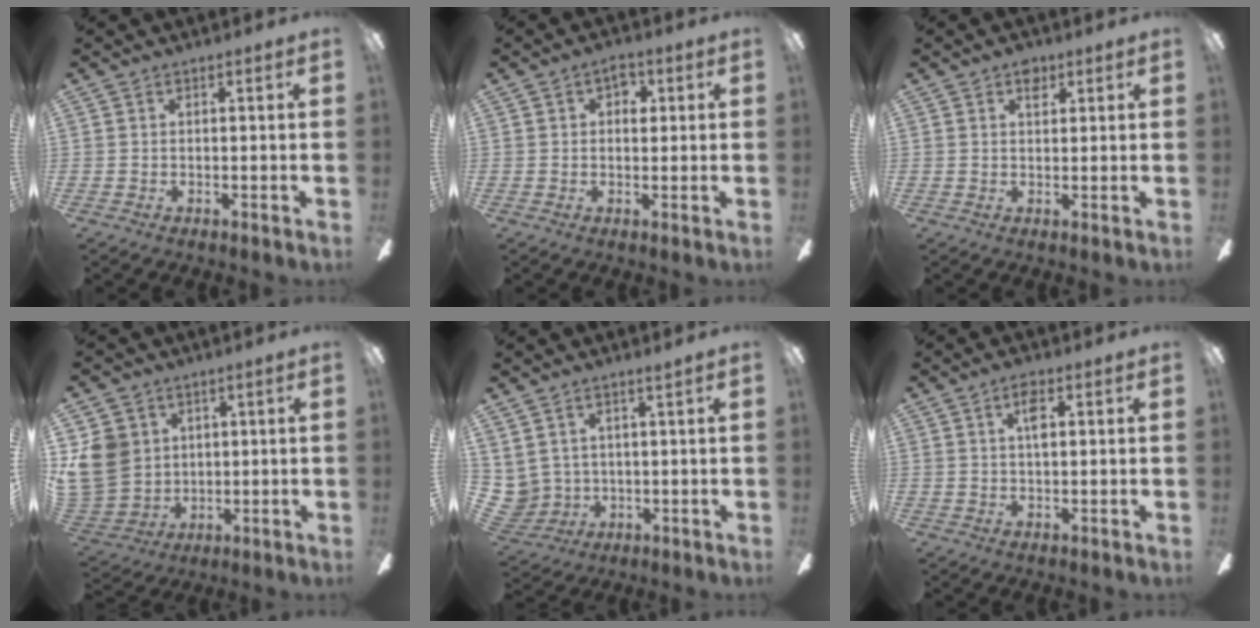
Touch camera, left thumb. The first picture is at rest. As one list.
[{"total": 4.1, "force": [1.3, 2.7, 2.7], "torque": [-0.016, -0.005, 0.014]}, {"total": 3.2, "force": [1.9, 1.9, 1.7], "torque": [-0.014, -0.005, 0.029]}, {"total": 11.1, "force": [3.3, 10.0, 3.6], "torque": [-0.112, -0.011, 0.068]}, {"total": 5.4, "force": [3.3, 4.1, 1.0], "torque": [-0.056, -0.021, 0.066]}, {"total": 3.9, "force": [1.6, 1.6, 3.3], "torque": [-0.055, 0.003, 0.021]}]